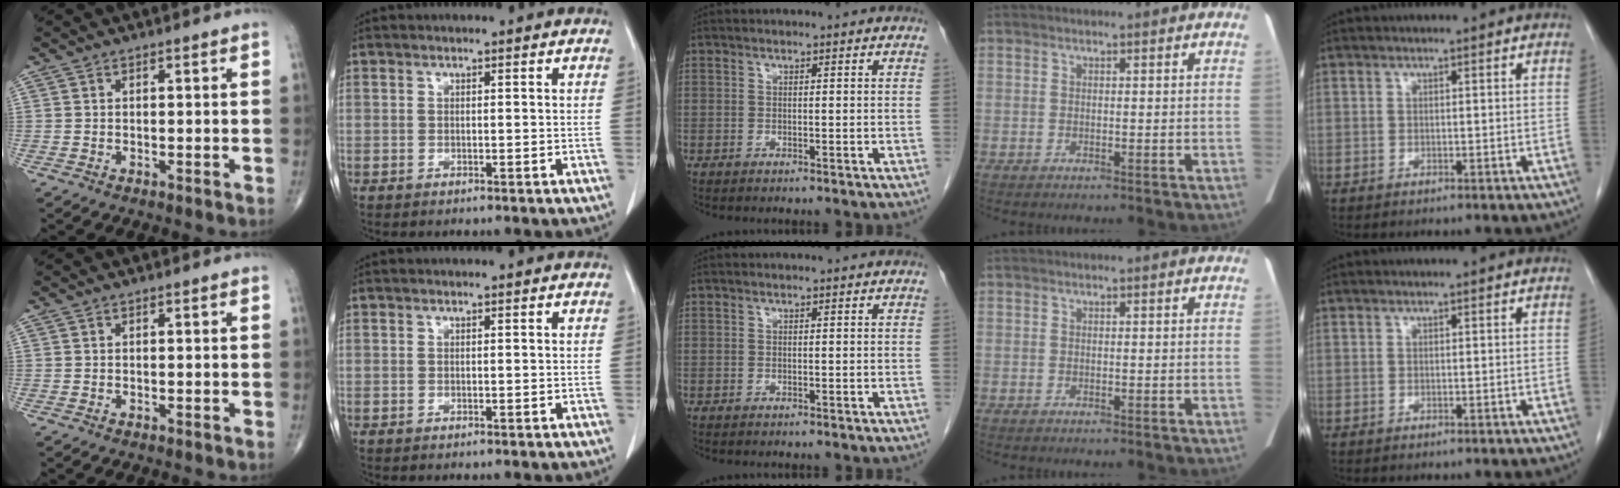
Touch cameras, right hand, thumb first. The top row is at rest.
{}